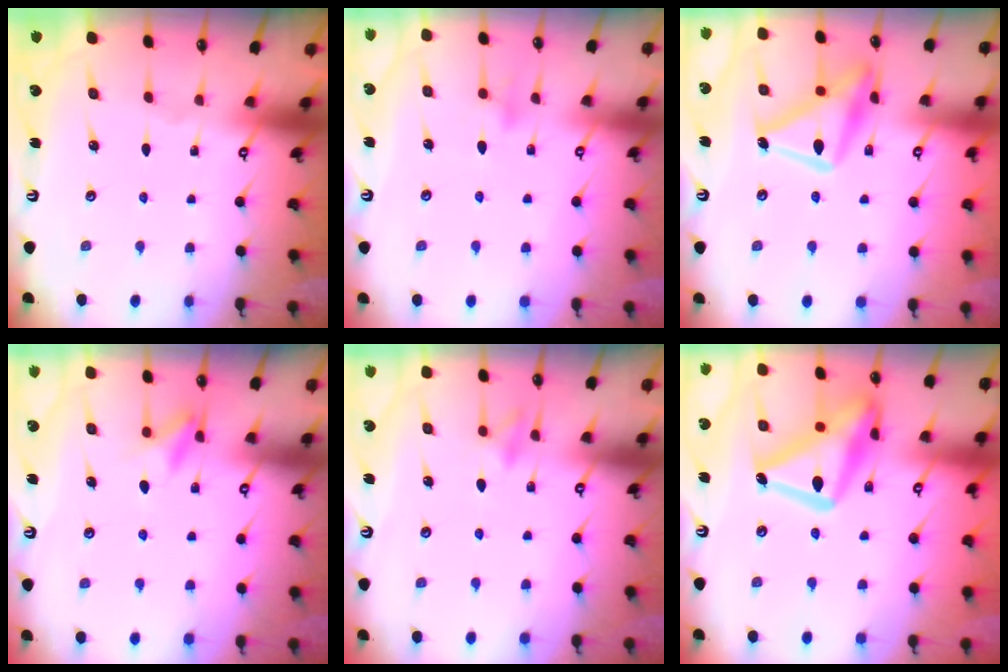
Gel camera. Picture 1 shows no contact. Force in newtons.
{"total": 8.9, "press": 8.9, "slide": 0.8}
{"total": 16.1, "press": 16.0, "slide": 0.7}
{"total": 9.0, "press": 9.0, "slide": 1.1}
{"total": 10.1, "press": 10.0, "slide": 1.4}
{"total": 20.6, "press": 20.6, "slide": 1.4}